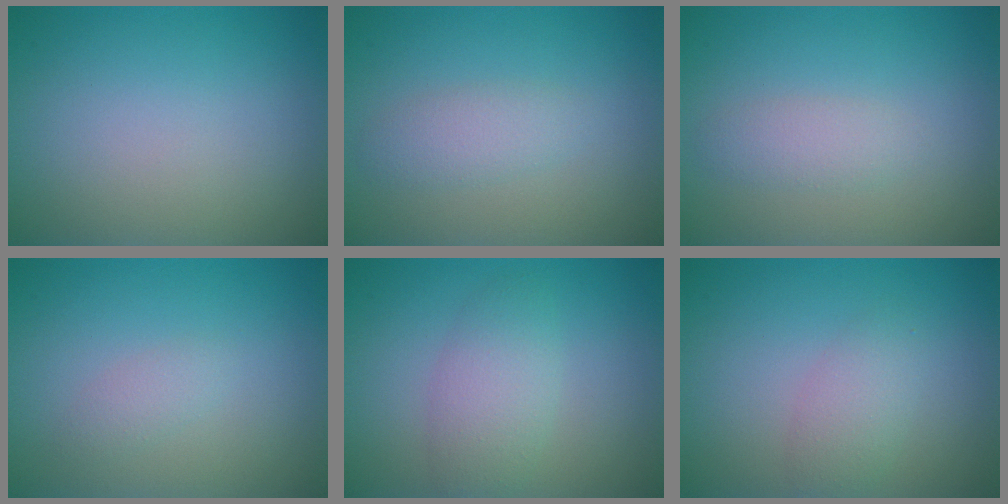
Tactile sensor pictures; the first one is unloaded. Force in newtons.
{"total": 2.0, "press": 2.0, "slide": 0.1}
{"total": 1.7, "press": 1.7, "slide": 0.0}
{"total": 1.1, "press": 1.1, "slide": 0.0}
{"total": 3.2, "press": 3.2, "slide": 0.1}
{"total": 2.1, "press": 2.1, "slide": 0.1}